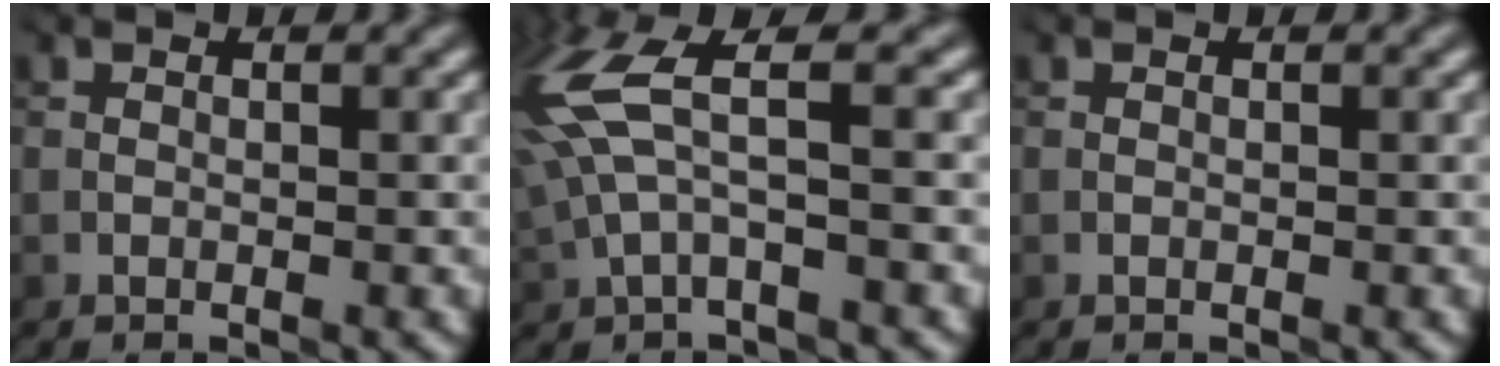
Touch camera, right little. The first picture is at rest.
{"total": 6.5, "force": [1.7, 2.1, 5.9], "torque": [-0.151, 0.012, 0.030]}
{"total": 0.0}